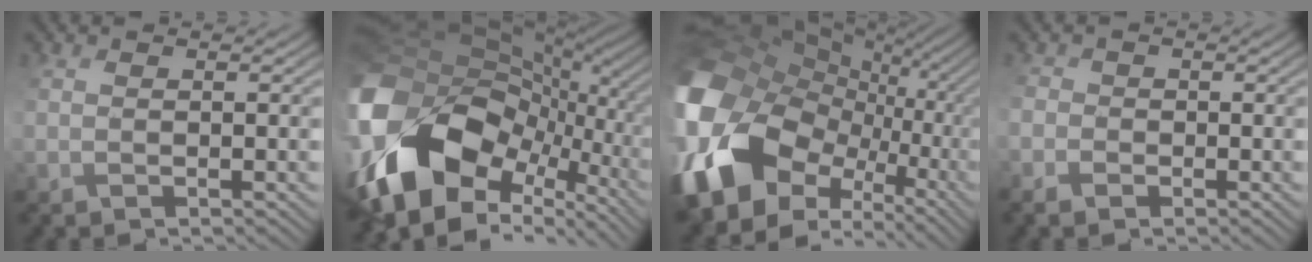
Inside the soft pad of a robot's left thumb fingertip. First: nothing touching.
{"total": 20.2, "force": [-6.0, 14.0, 13.3], "torque": [-0.321, -0.032, -0.099]}
{"total": 21.5, "force": [-2.6, 16.8, 13.1], "torque": [-0.340, -0.037, -0.038]}
{"total": 2.7, "force": [-1.5, 2.1, 0.7], "torque": [-0.020, -0.006, -0.035]}